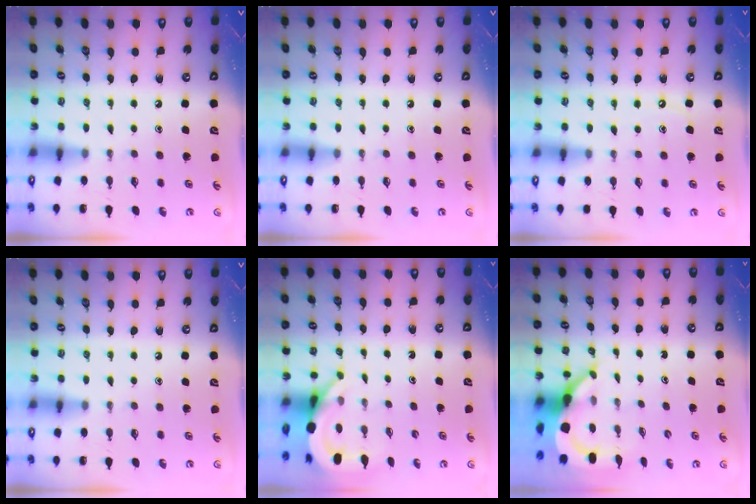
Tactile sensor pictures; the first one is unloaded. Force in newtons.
{"total": 0.0}
{"total": 4.5, "press": 4.4, "slide": 0.4}
{"total": 0.0}
{"total": 4.4, "press": 4.4, "slide": 0.5}
{"total": 6.4, "press": 6.4, "slide": 0.9}